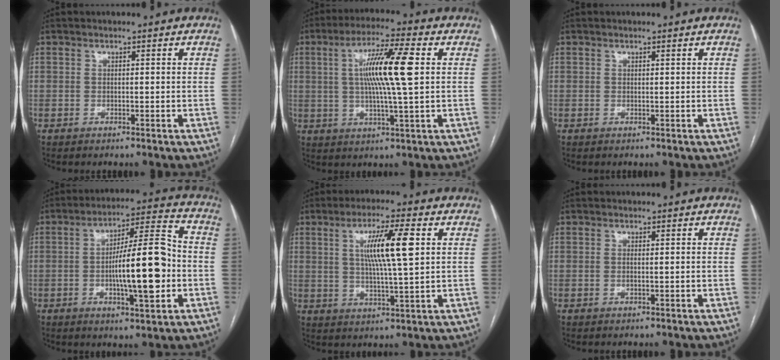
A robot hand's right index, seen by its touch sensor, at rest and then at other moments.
{"total": 11.5, "force": [1.8, 0.1, 11.4], "torque": [-0.208, 0.006, 0.030]}
{"total": 0.0}
{"total": 14.2, "force": [-2.4, 2.4, 13.7], "torque": [-0.224, 0.014, -0.036]}
{"total": 9.5, "force": [2.4, 0.1, 9.2], "torque": [-0.164, 0.002, 0.042]}
{"total": 0.8, "force": [-0.1, 0.0, 0.8], "torque": [-0.019, -0.001, 0.001]}